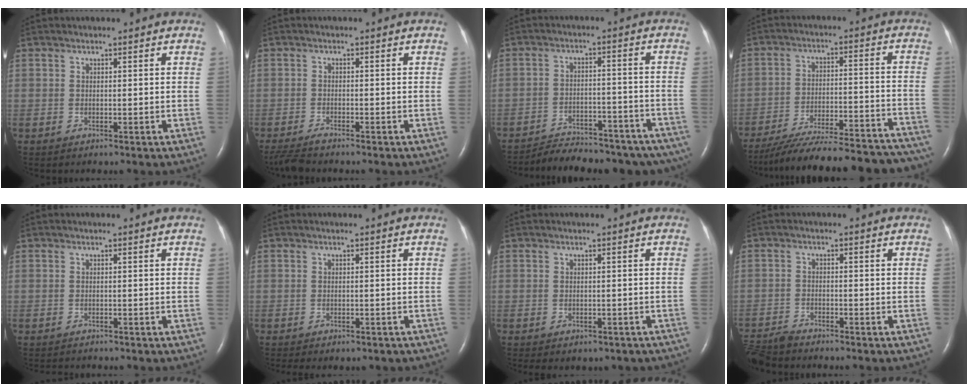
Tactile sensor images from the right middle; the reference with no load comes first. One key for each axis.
{"total": 3.5, "fx": -3.2, "fy": 0.1, "fz": 1.5, "tx": -0.035, "ty": -0.015, "tz": -0.057}
{"total": 18.3, "fx": -16.0, "fy": 6.1, "fz": 6.4, "tx": -0.082, "ty": 0.008, "tz": -0.206}
{"total": 28.2, "fx": -25.6, "fy": 4.7, "fz": 11.1, "tx": -0.138, "ty": -0.016, "tz": -0.349}
{"total": 2.1, "fx": -1.9, "fy": 0.7, "fz": 0.6, "tx": -0.013, "ty": -0.005, "tz": -0.022}
{"total": 5.6, "fx": -4.5, "fy": 2.1, "fz": 2.5, "tx": -0.029, "ty": 0.002, "tz": -0.046}
{"total": 5.5, "fx": -4.3, "fy": 2.8, "fz": 2.1, "tx": -0.023, "ty": 0.011, "tz": -0.042}
{"total": 5.1, "fx": -5.1, "fy": 0.3, "fz": 0.7, "tx": -0.012, "ty": -0.021, "tz": -0.096}